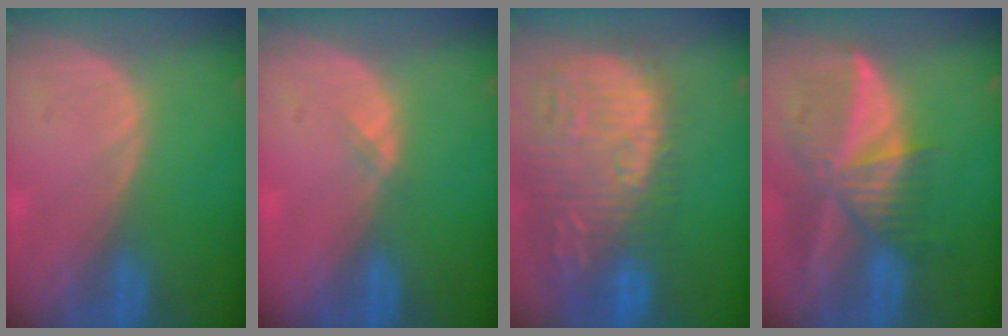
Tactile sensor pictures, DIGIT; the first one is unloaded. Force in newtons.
{"total": 1.1, "press": 0.8, "slide": 0.7}
{"total": 15.8, "press": 13.2, "slide": 8.8}
{"total": 9.5, "press": 8.3, "slide": 4.6}